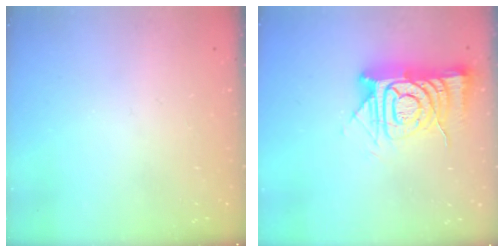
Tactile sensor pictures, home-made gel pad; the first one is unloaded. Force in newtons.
{"total": 15.8, "press": 15.7, "slide": 1.4}